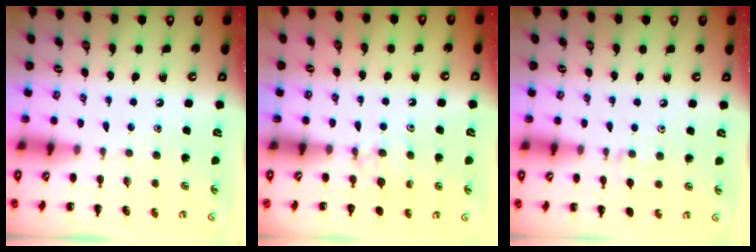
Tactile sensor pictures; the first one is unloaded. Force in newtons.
{"total": 6.2, "press": 5.8, "slide": 2.2}
{"total": 2.9, "press": 2.7, "slide": 1.0}